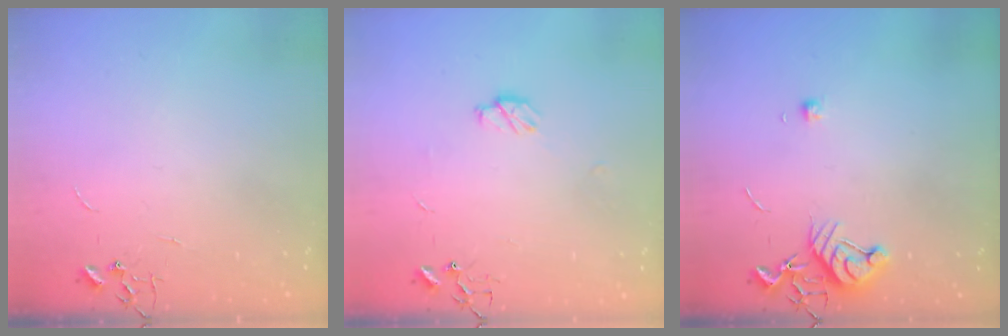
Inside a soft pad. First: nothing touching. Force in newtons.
{"total": 4.9, "press": 4.9, "slide": 0.3}
{"total": 8.5, "press": 8.5, "slide": 0.9}